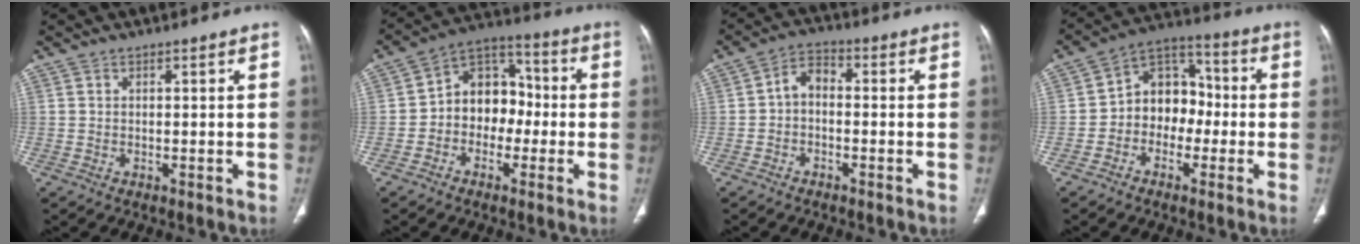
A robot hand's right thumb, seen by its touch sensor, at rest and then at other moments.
{"total": 10.9, "force": [-1.7, 8.6, 6.5], "torque": [-0.061, 0.045, -0.044]}
{"total": 4.6, "force": [-0.8, 3.0, 3.4], "torque": [-0.050, 0.023, -0.027]}
{"total": 10.4, "force": [-1.9, 8.3, 6.0], "torque": [-0.053, 0.045, -0.049]}